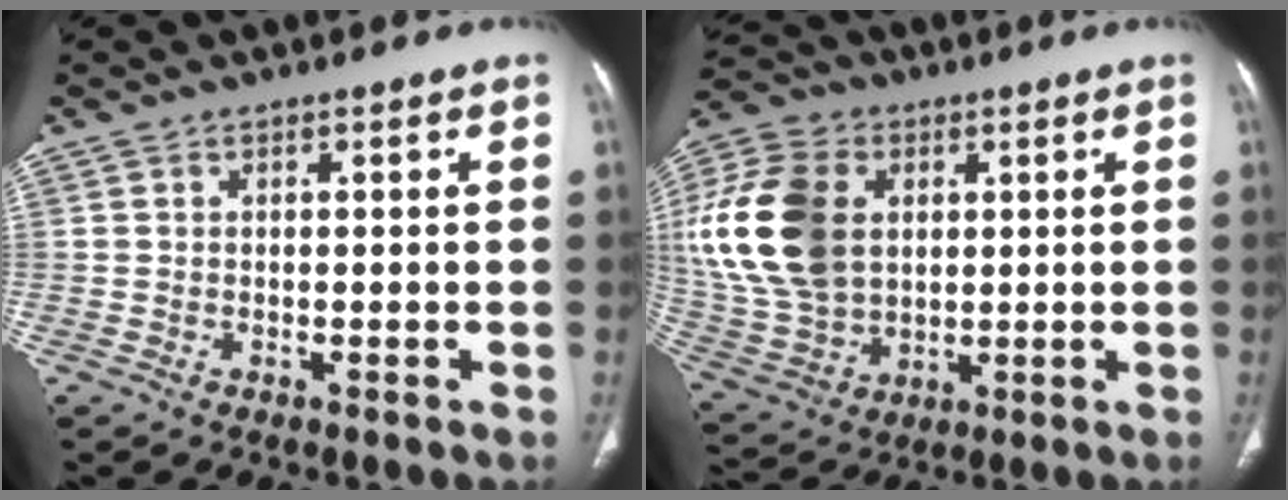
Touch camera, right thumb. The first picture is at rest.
{"total": 21.2, "force": [3.7, 14.9, 14.6], "torque": [-0.312, -0.003, 0.080]}